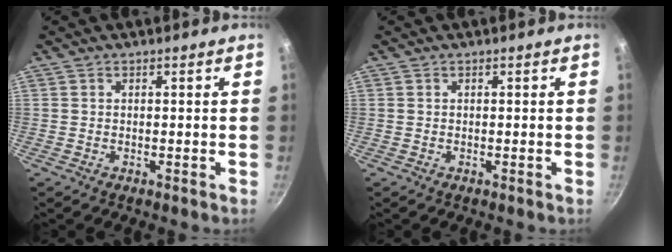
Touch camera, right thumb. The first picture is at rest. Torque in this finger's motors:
{"motor_torque": [0.00, 0.00, 0.20, -0.20, 0.00]}